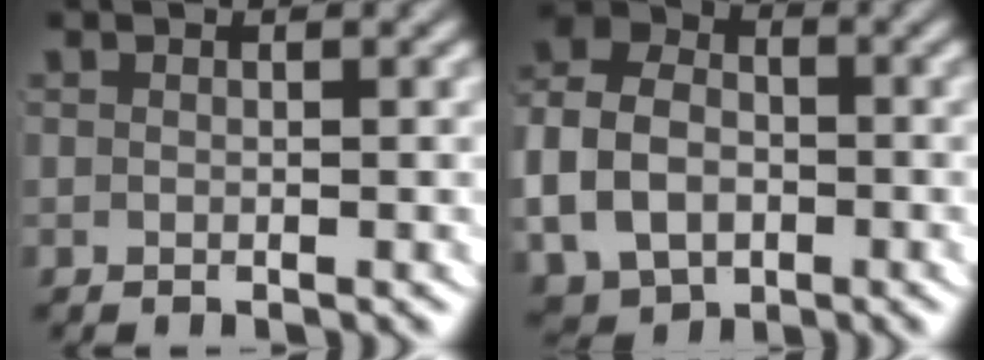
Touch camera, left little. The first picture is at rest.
{"total": 10.3, "force": [-0.8, 8.6, 5.6], "torque": [-0.115, -0.021, -0.015]}